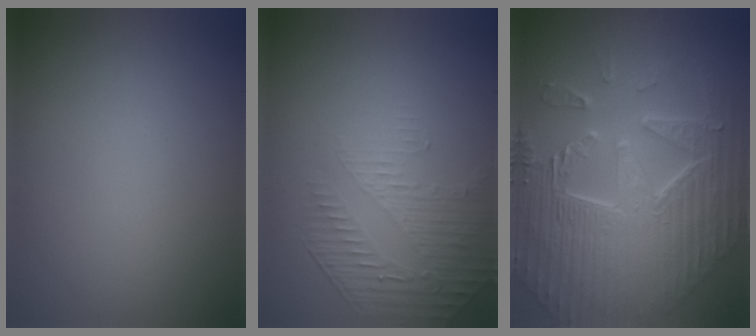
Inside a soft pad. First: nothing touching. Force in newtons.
{"total": 1.9, "press": 1.3, "slide": 1.3}
{"total": 11.1, "press": 7.7, "slide": 8.0}